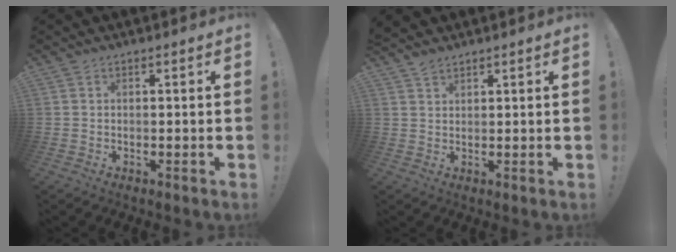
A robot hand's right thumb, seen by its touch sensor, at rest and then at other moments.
{"total": 2.4, "force": [2.2, 0.7, 0.9], "torque": [-0.016, -0.010, 0.040]}